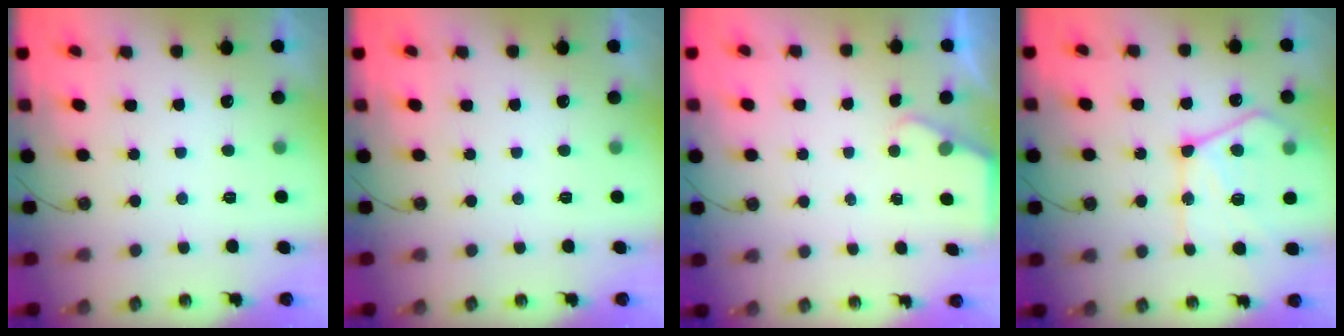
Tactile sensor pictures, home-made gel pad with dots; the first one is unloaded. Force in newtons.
{"total": 0.0}
{"total": 1.7, "press": 1.7, "slide": 0.3}
{"total": 18.3, "press": 18.2, "slide": 2.2}